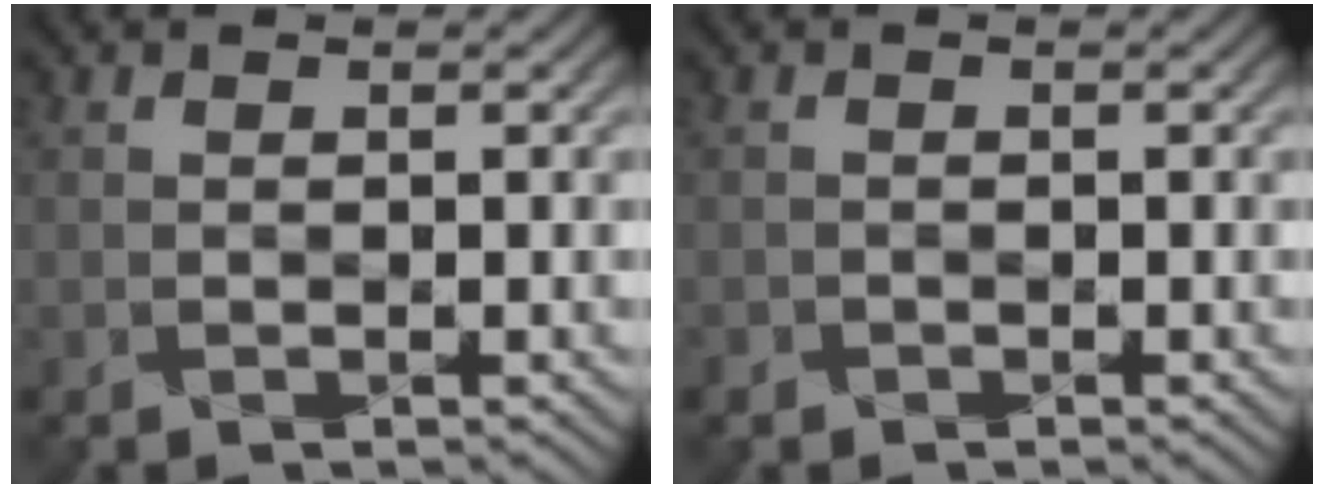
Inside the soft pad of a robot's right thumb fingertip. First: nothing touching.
{"total": 0.8, "force": [-0.7, 0.1, -0.4], "torque": [0.003, -0.008, -0.008]}